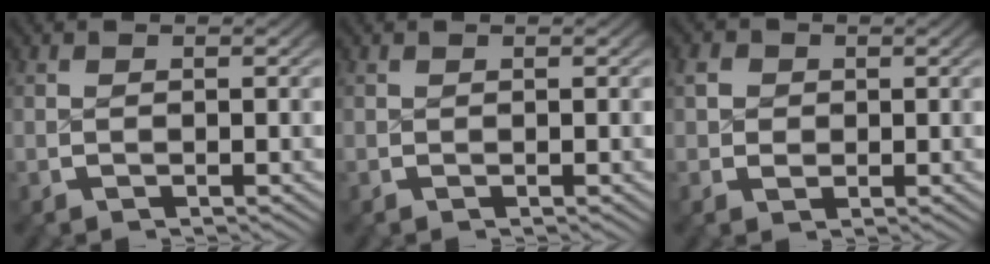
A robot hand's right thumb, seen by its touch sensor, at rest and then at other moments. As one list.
[{"total": 0.0}, {"total": 2.2, "force": [0.9, 2.0, 0.6], "torque": [0.001, 0.001, 0.014]}]